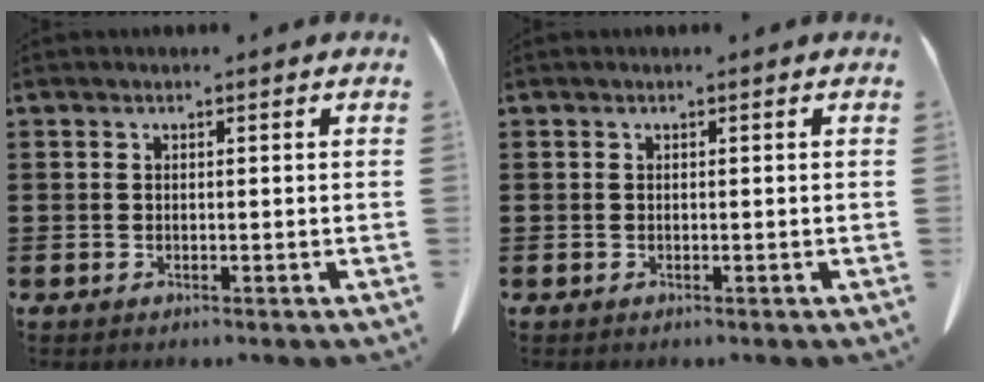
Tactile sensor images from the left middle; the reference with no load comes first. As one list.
[{"total": 0.0}]